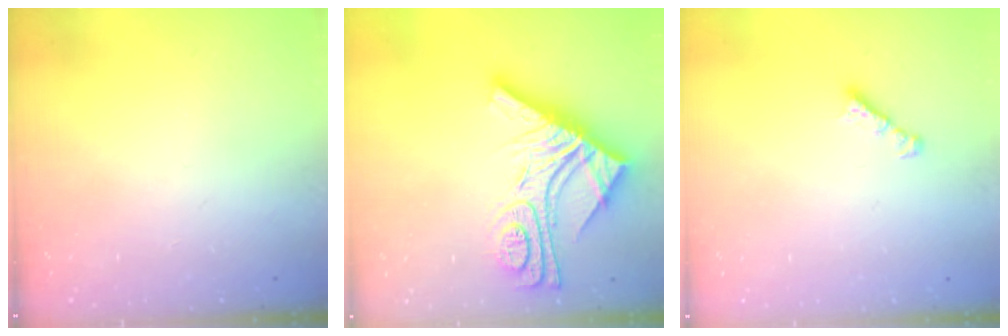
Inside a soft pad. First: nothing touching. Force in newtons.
{"total": 21.9, "press": 21.8, "slide": 2.1}
{"total": 1.7, "press": 1.6, "slide": 0.5}